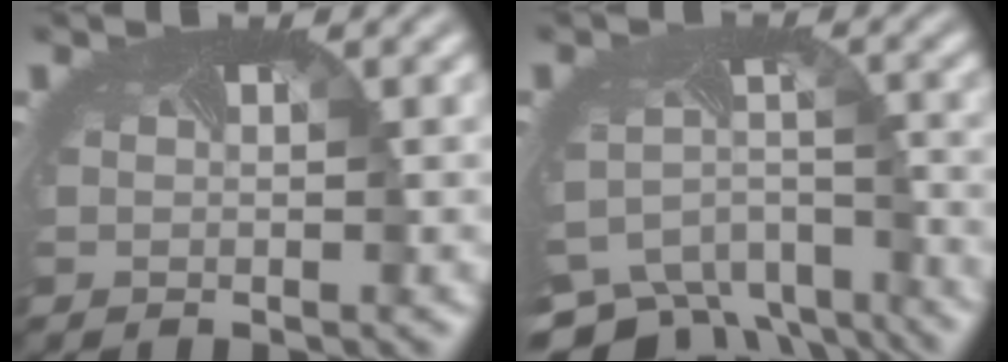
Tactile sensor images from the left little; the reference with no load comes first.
{"total": 11.0, "force": [-9.3, 4.7, 3.5], "torque": [-0.068, -0.022, -0.132]}